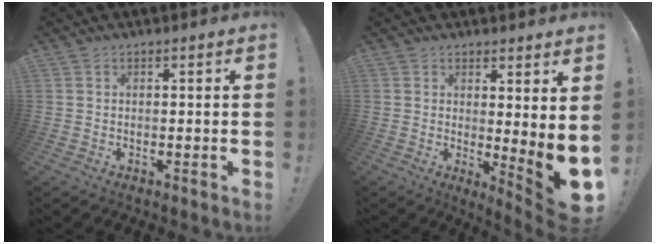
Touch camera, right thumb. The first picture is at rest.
{"total": 6.5, "force": [0.1, -0.3, 6.5], "torque": [-0.080, -0.039, 0.000]}